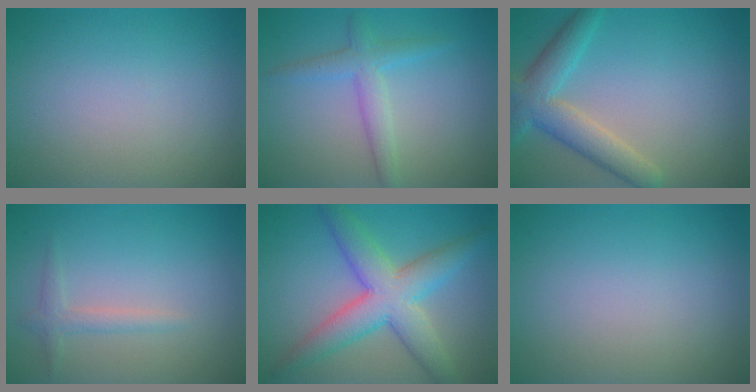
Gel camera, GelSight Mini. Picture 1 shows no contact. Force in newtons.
{"total": 2.7, "press": 2.7, "slide": 0.2}
{"total": 4.9, "press": 4.9, "slide": 0.3}
{"total": 1.5, "press": 1.5, "slide": 0.0}
{"total": 7.1, "press": 7.1, "slide": 0.2}
{"total": 0.0}